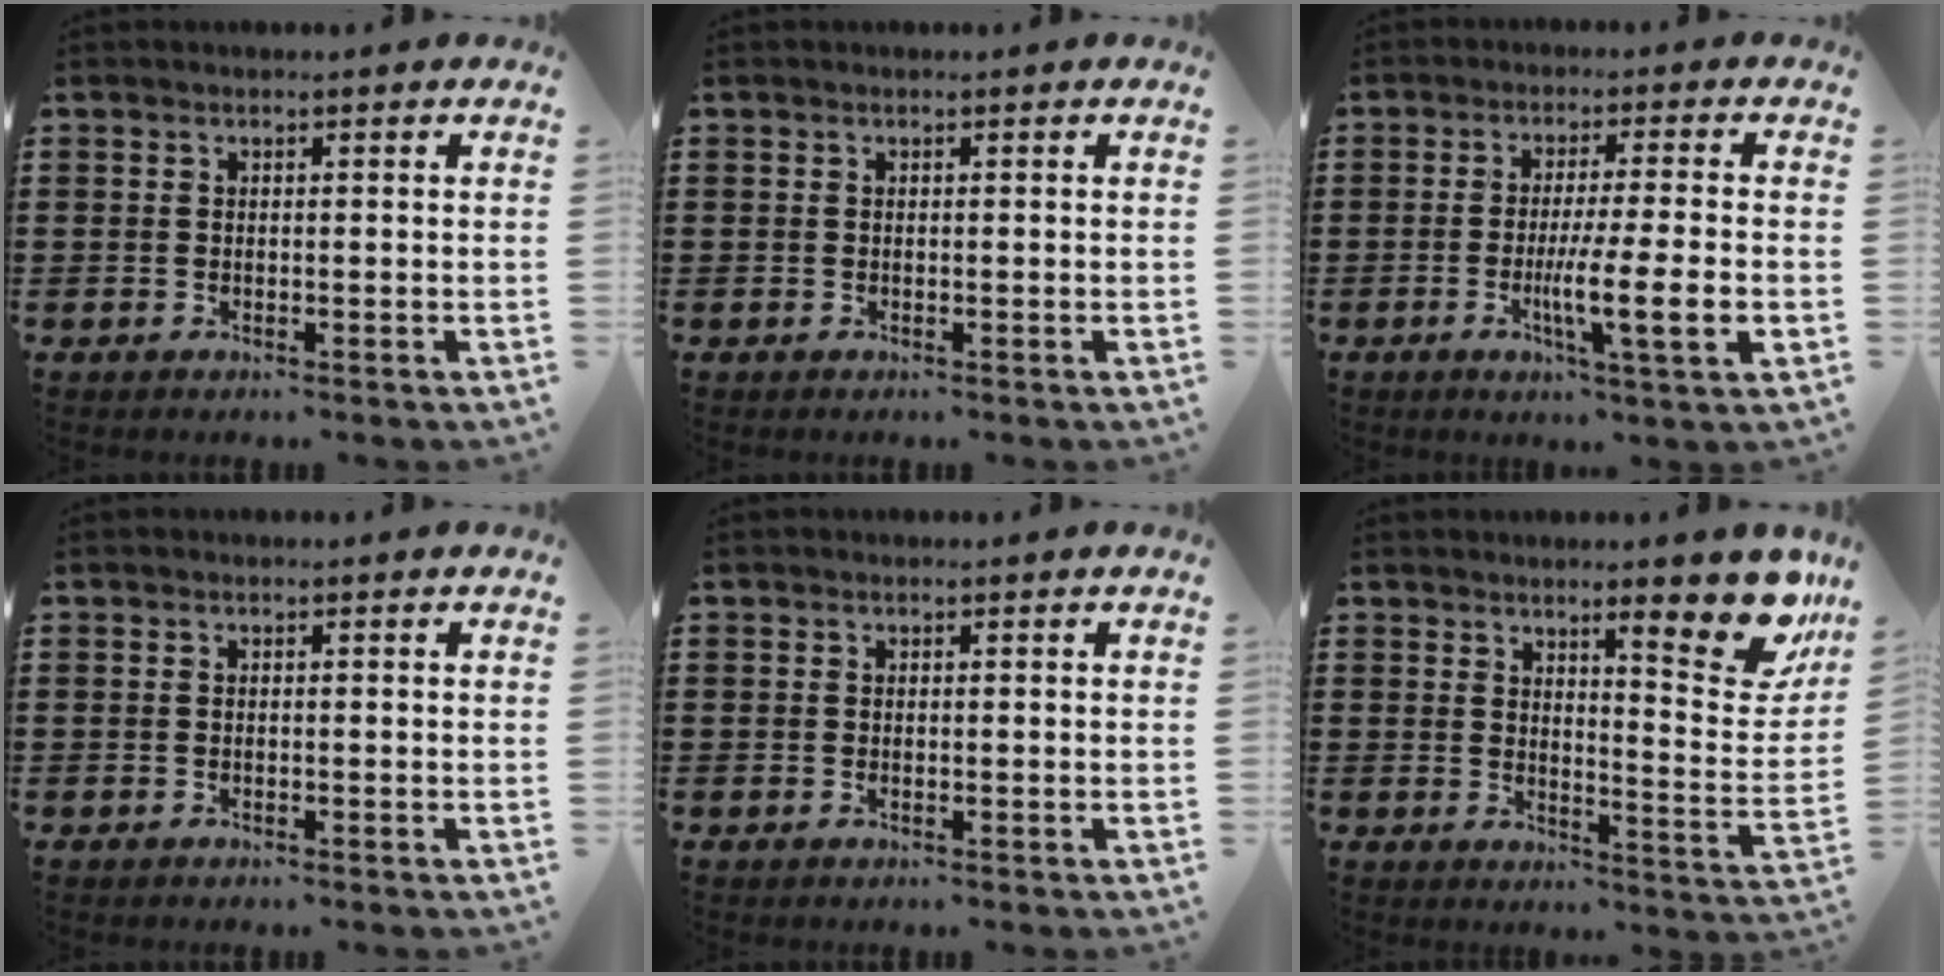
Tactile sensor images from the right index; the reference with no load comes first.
{"total": 0.0}
{"total": 8.4, "force": [-2.0, 0.2, 8.1], "torque": [-0.141, -0.017, -0.034]}
{"total": 0.0}
{"total": 0.0}
{"total": 11.2, "force": [8.2, 2.2, 7.4], "torque": [-0.100, -0.053, 0.132]}